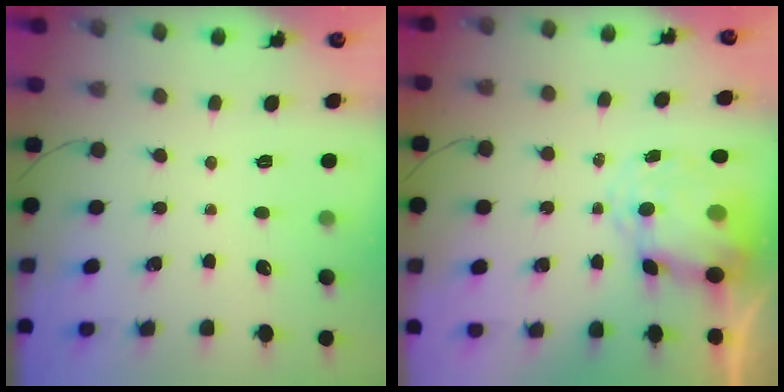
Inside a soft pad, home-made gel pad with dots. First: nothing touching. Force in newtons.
{"total": 9.8, "press": 9.6, "slide": 2.3}